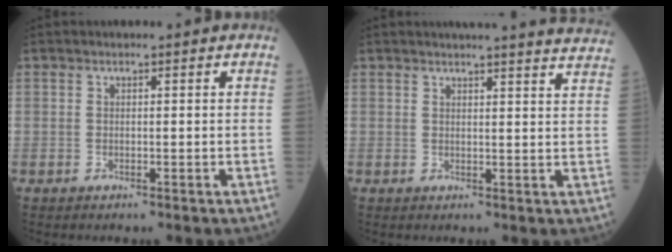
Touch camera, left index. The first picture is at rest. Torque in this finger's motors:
{"motor_torque": [0.00, -0.01, -0.01, 0.02]}